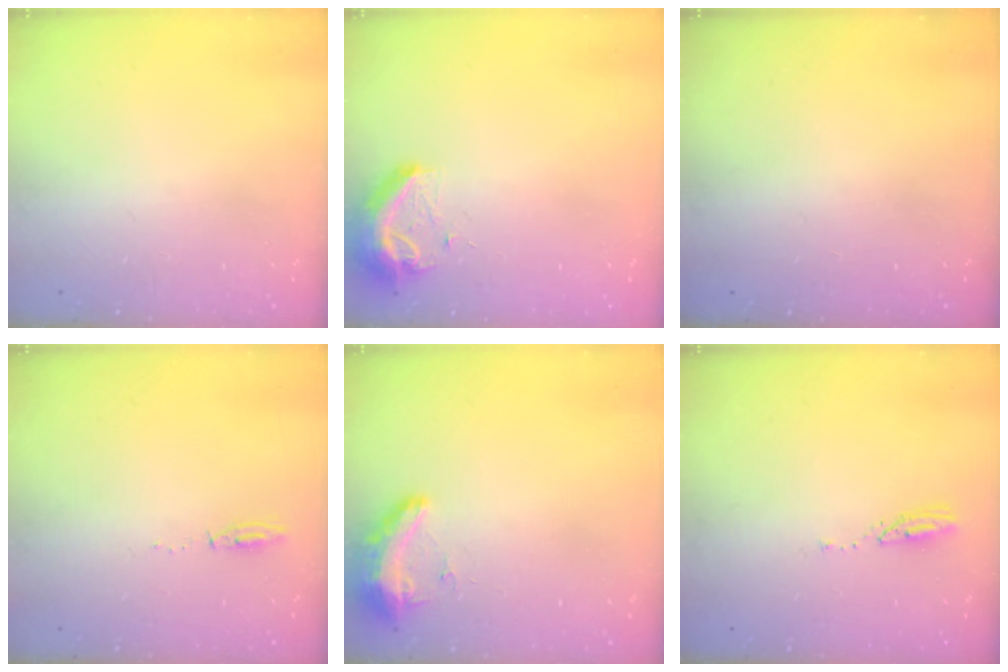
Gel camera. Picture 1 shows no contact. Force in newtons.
{"total": 9.2, "press": 9.2, "slide": 0.3}
{"total": 0.0}
{"total": 4.8, "press": 4.7, "slide": 1.0}
{"total": 10.2, "press": 9.3, "slide": 4.2}
{"total": 3.6, "press": 3.6, "slide": 0.3}